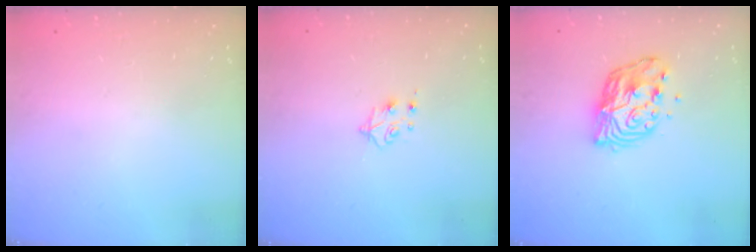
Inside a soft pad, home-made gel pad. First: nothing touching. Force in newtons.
{"total": 4.4, "press": 4.4, "slide": 0.6}
{"total": 11.1, "press": 11.1, "slide": 1.1}